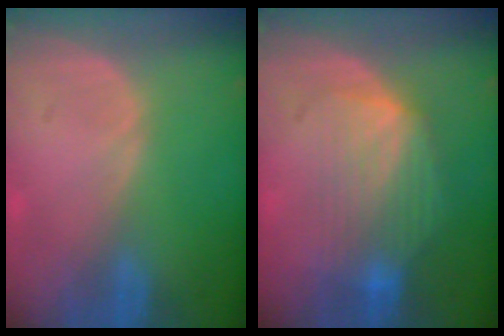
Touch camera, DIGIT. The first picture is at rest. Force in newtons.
{"total": 7.6, "press": 7.4, "slide": 1.9}